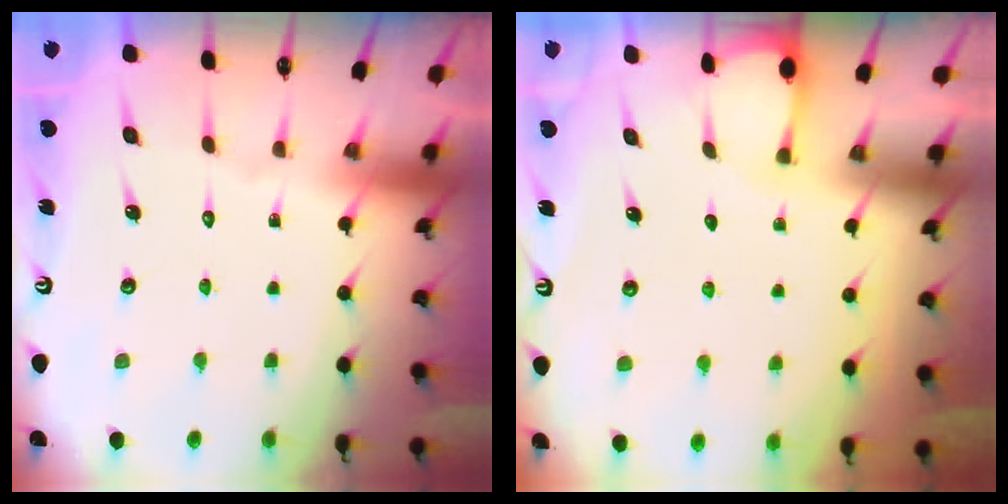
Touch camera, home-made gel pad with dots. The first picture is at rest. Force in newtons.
{"total": 2.0, "press": 2.0, "slide": 0.2}